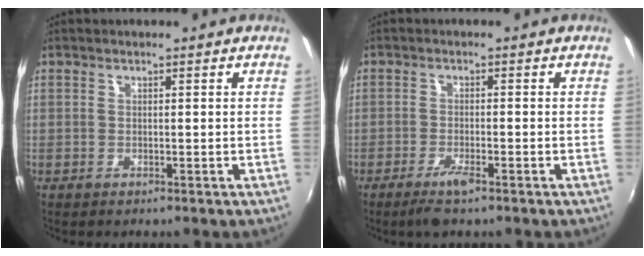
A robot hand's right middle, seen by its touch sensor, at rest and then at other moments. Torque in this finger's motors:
{"motor_torque": [0.39, -0.32, 0.23, 0.04]}